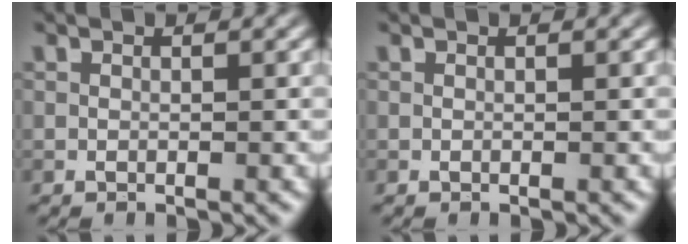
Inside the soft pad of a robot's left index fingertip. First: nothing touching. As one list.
[{"total": 0.0}]